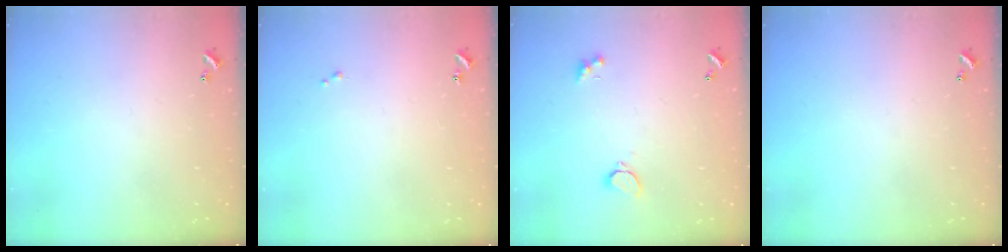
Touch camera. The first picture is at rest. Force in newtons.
{"total": 0.0}
{"total": 1.5, "press": 1.4, "slide": 0.5}
{"total": 0.0}